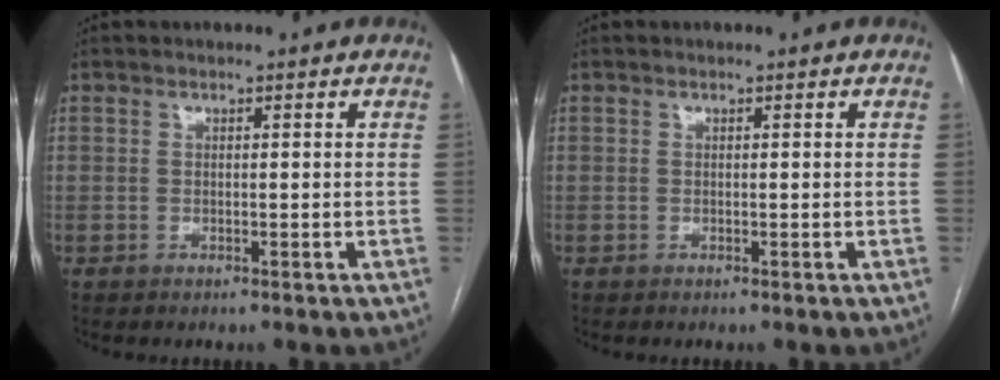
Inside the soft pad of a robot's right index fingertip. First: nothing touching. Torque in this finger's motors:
{"motor_torque": [0.00, 0.00, 0.00, 0.01]}